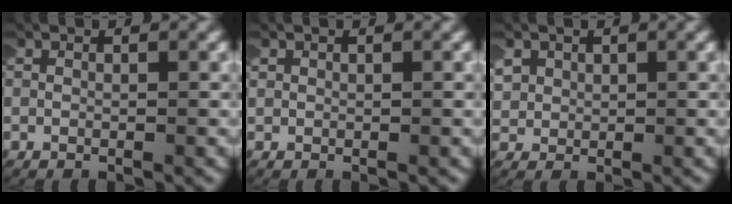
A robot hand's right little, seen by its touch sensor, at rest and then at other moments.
{"total": 0.0}
{"total": 2.4, "force": [0.7, 2.1, 1.0], "torque": [-0.042, -0.004, 0.016]}